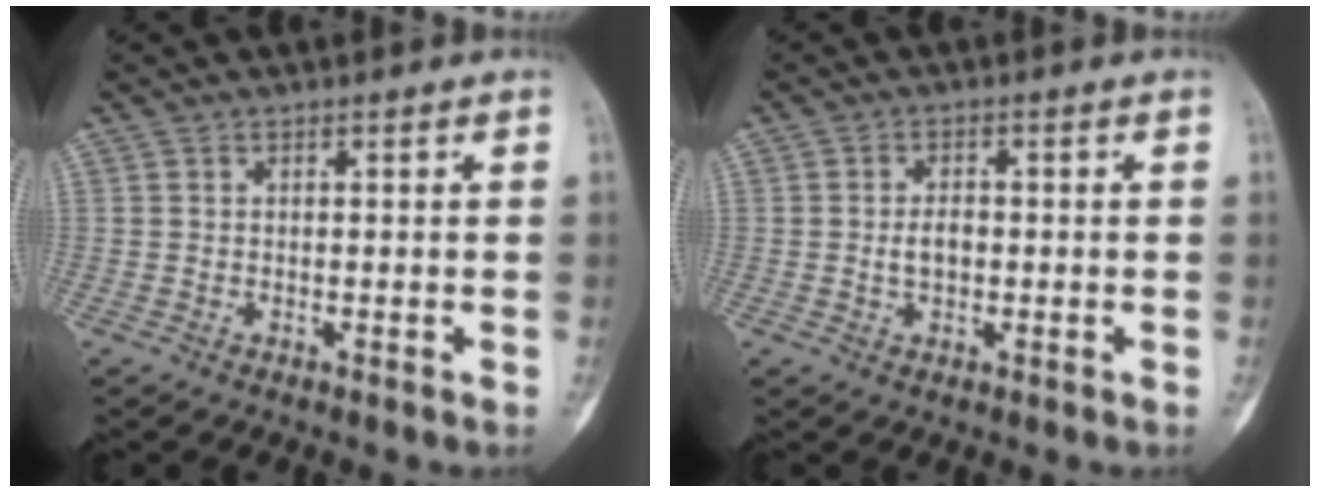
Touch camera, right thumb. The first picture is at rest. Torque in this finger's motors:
{"motor_torque": [0.43, 0.80, 0.31, -0.05, 0.04]}